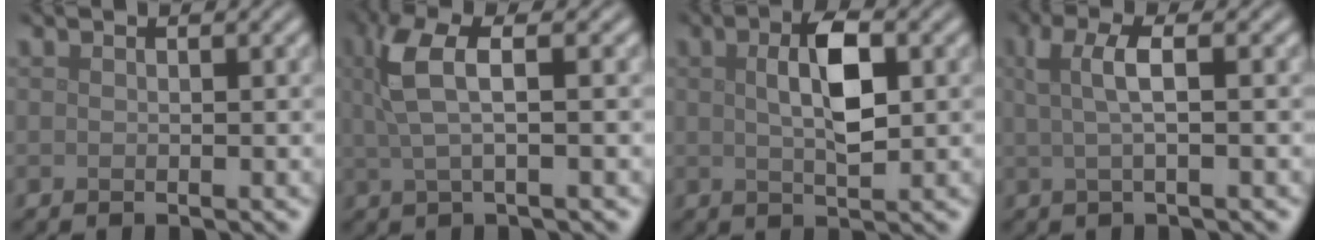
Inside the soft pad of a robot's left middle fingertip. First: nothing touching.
{"total": 4.4, "force": [1.2, 1.2, 4.0], "torque": [-0.083, 0.008, 0.023]}
{"total": 4.6, "force": [1.0, 1.6, 4.1], "torque": [-0.081, 0.005, 0.017]}
{"total": 3.2, "force": [0.6, 0.9, 3.0], "torque": [-0.052, 0.007, 0.009]}